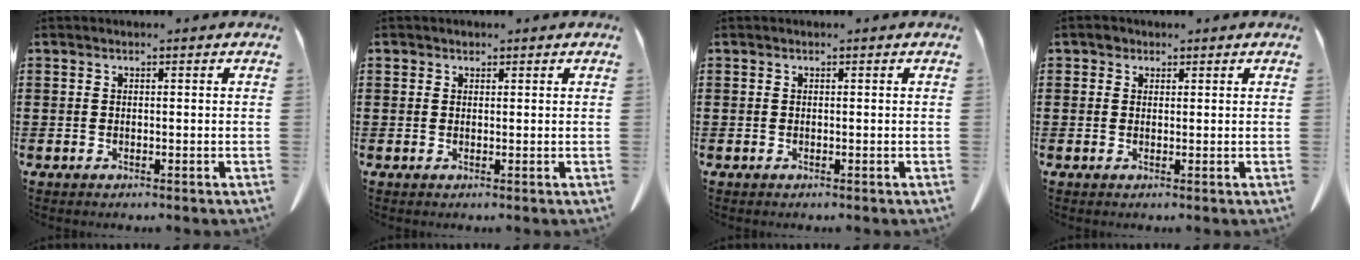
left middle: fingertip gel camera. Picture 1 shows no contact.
{"total": 0.9, "force": [0.5, 0.7, 0.1], "torque": [-0.006, 0.003, 0.011]}
{"total": 0.0}
{"total": 1.3, "force": [0.8, 1.0, 0.2], "torque": [-0.007, 0.005, 0.016]}